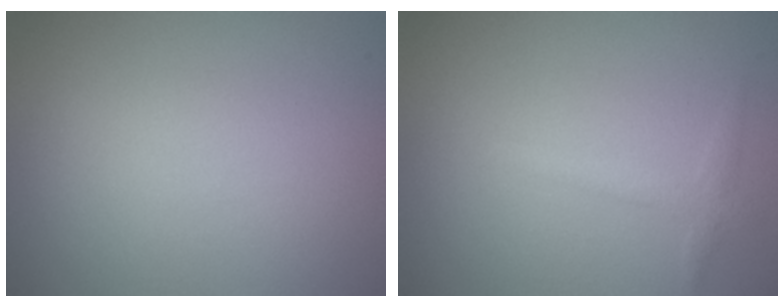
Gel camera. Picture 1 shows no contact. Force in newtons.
{"total": 1.5, "press": 1.5, "slide": 0.1}